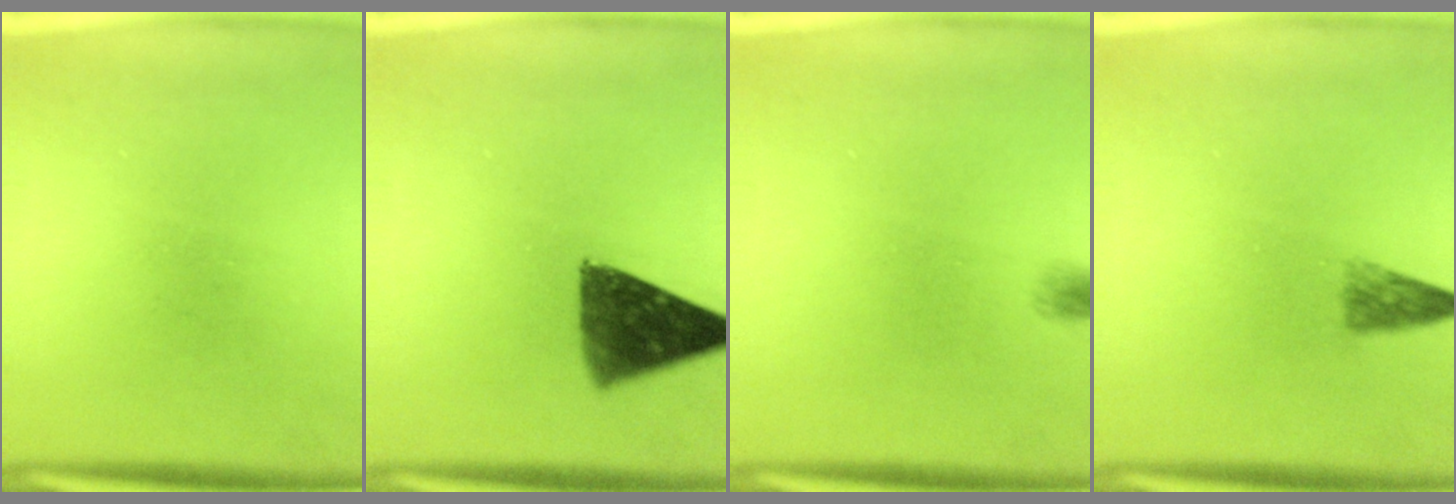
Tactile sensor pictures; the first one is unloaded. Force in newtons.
{"total": 10.0}
{"total": 1.4}
{"total": 2.4}